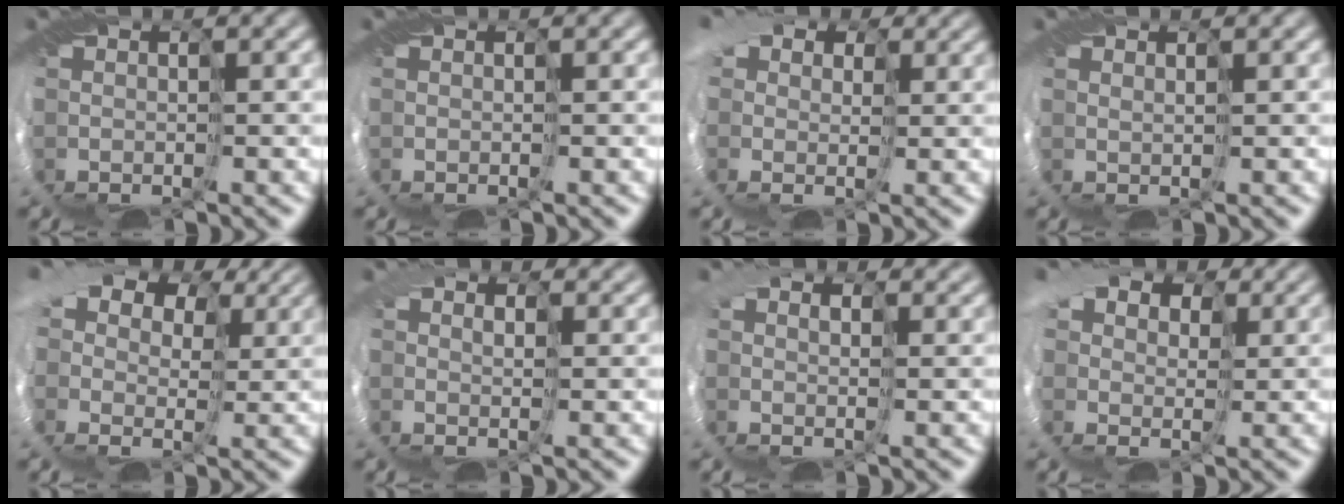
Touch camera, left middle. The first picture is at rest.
{"total": 0.0}
{"total": 9.5, "force": [4.0, 7.1, 4.9], "torque": [-0.121, 0.028, 0.031]}
{"total": 1.5, "force": [0.8, -1.0, -0.8], "torque": [0.006, 0.003, 0.005]}
{"total": 13.9, "force": [6.4, 9.3, 8.1], "torque": [-0.191, 0.034, 0.091]}
{"total": 3.7, "force": [2.2, 2.7, 1.3], "torque": [-0.045, 0.017, 0.028]}
{"total": 4.7, "force": [3.0, 3.1, 1.9], "torque": [-0.062, 0.019, 0.038]}
{"total": 9.6, "force": [5.1, 6.8, 4.6], "torque": [-0.112, 0.034, 0.061]}